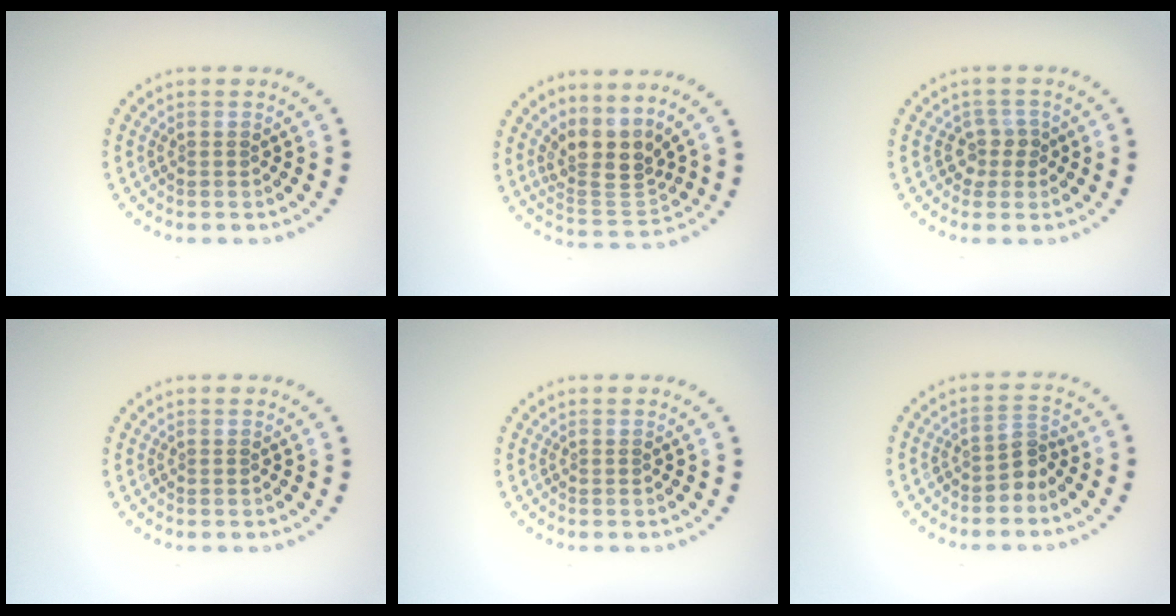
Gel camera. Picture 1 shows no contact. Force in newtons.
{"total": 3.9, "press": 2.9, "slide": 2.5}
{"total": 1.7, "press": 1.3, "slide": 1.1}
{"total": 0.0}
{"total": 0.0}
{"total": 2.1, "press": 1.6, "slide": 1.5}